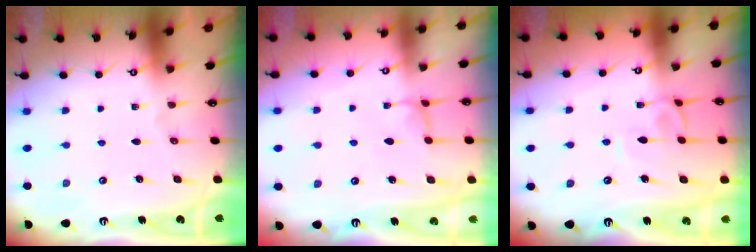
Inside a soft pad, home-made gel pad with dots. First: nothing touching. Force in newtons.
{"total": 2.3, "press": 2.3, "slide": 0.3}
{"total": 2.0, "press": 2.0, "slide": 0.2}